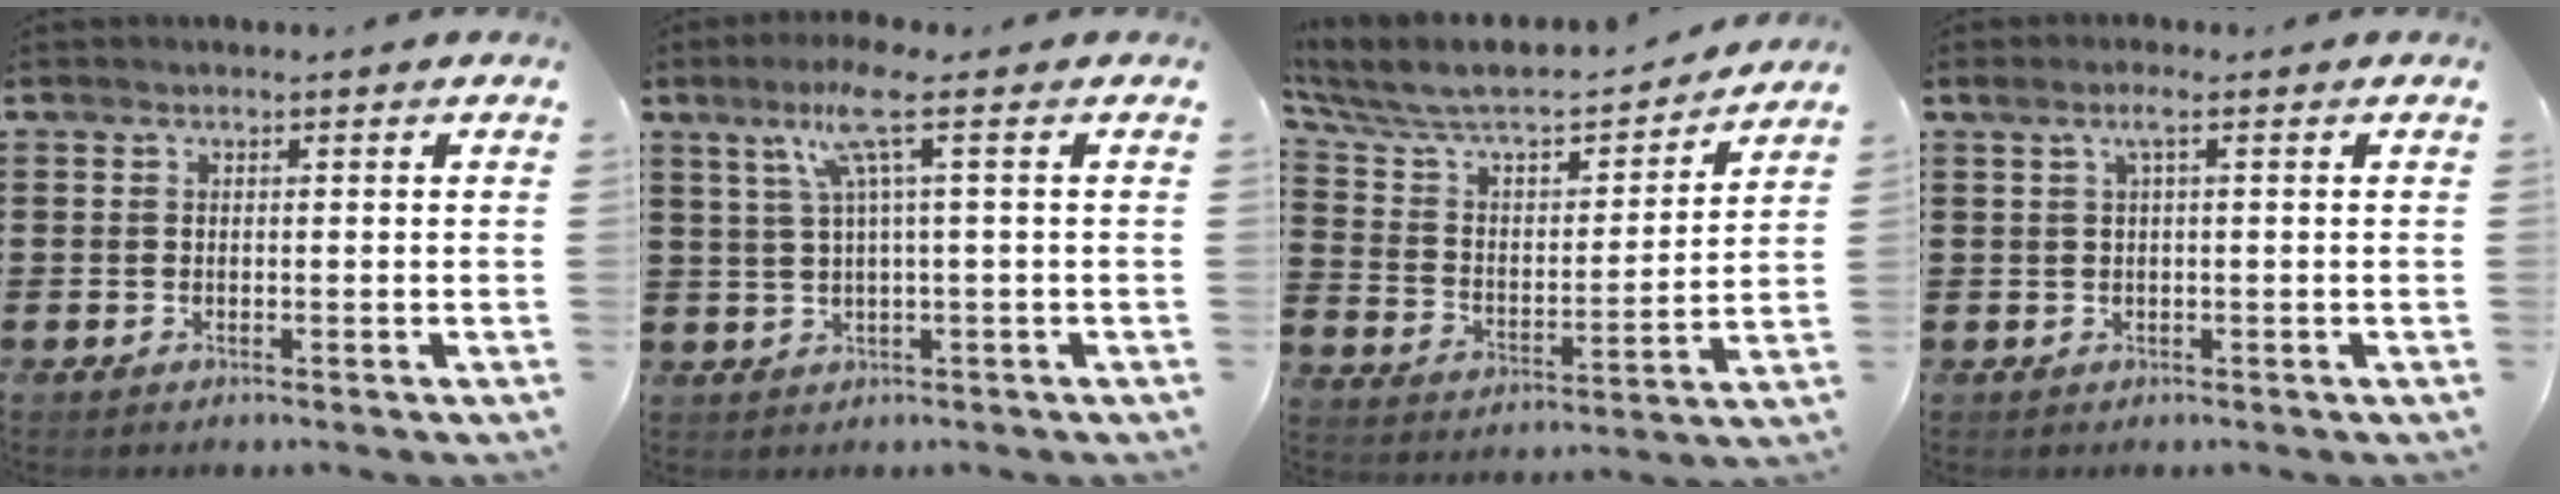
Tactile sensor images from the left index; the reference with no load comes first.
{"total": 7.1, "force": [2.7, 0.0, 6.6], "torque": [-0.143, -0.002, 0.040]}
{"total": 7.1, "force": [6.2, 1.9, 2.7], "torque": [-0.083, -0.048, 0.102]}
{"total": 2.2, "force": [0.5, 0.1, 2.2], "torque": [-0.042, 0.003, 0.008]}